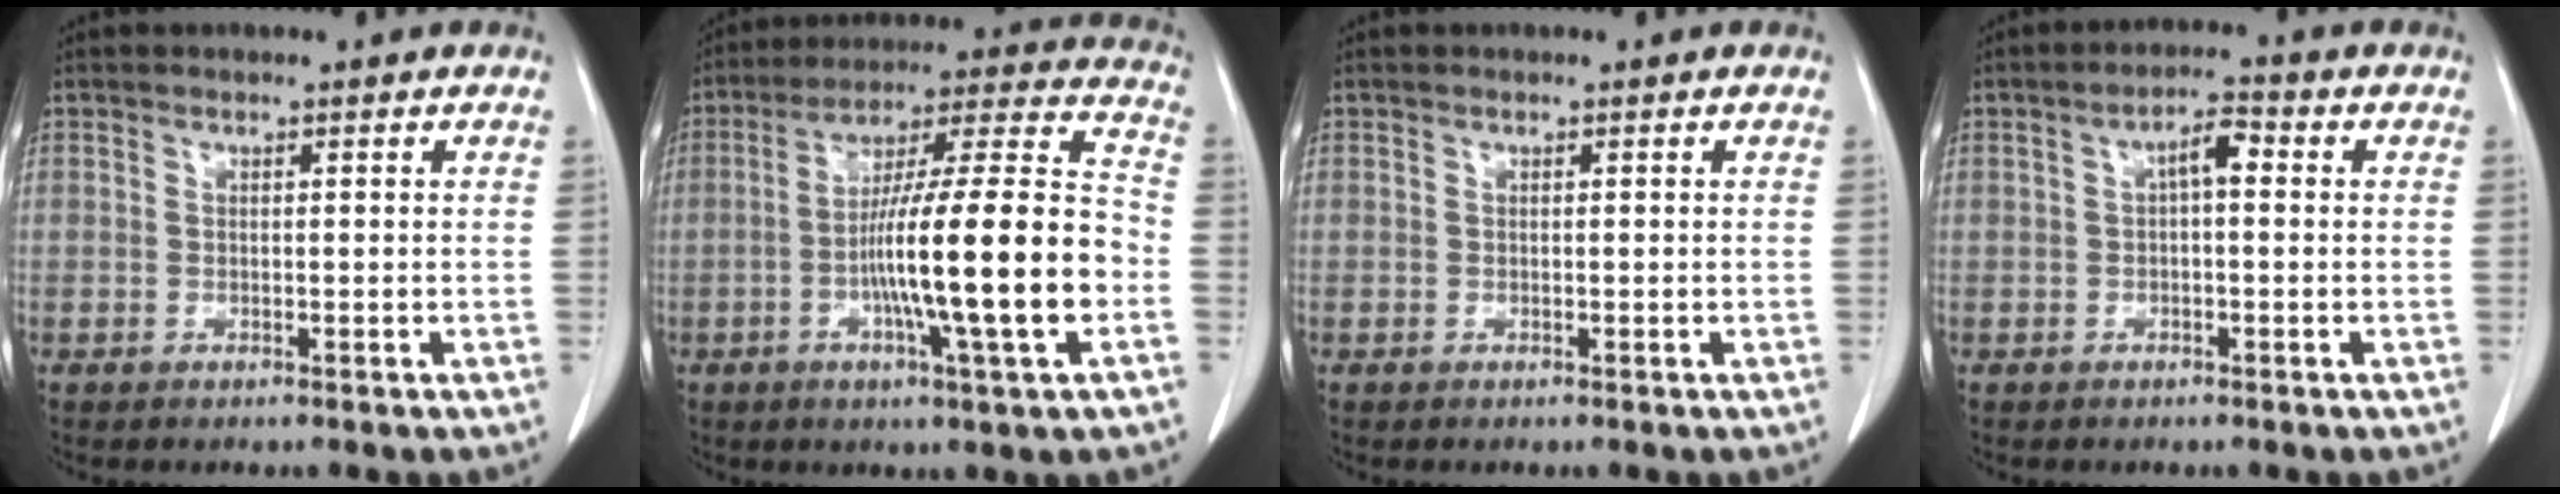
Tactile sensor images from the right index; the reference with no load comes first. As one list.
[{"total": 19.5, "force": [-4.5, 0.6, 19.0], "torque": [-0.304, 0.007, -0.074]}, {"total": 0.0}, {"total": 3.6, "force": [0.6, 1.1, 3.4], "torque": [-0.055, 0.017, 0.008]}]